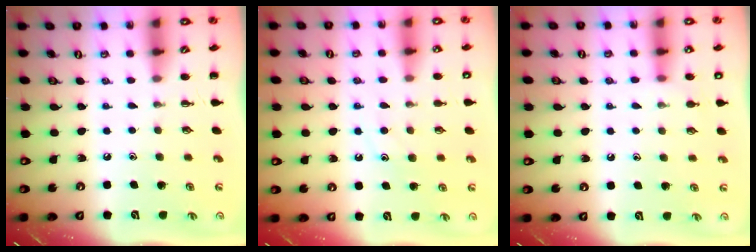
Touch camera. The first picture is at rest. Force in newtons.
{"total": 9.1, "press": 9.1, "slide": 1.0}
{"total": 5.7, "press": 5.5, "slide": 1.7}